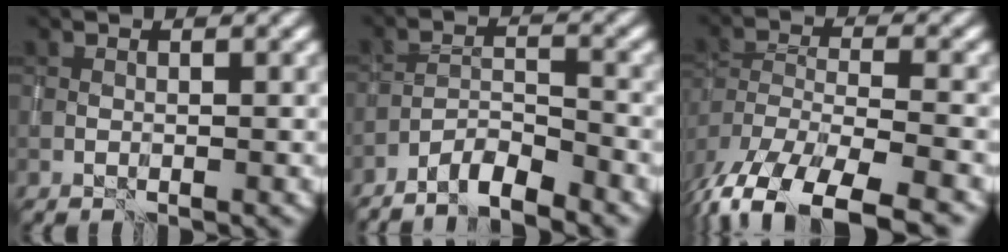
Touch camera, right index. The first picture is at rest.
{"total": 4.6, "force": [-3.9, 0.9, 2.1], "torque": [-0.036, 0.001, -0.072]}
{"total": 13.1, "force": [-9.5, 5.4, 7.3], "torque": [-0.149, -0.026, -0.135]}